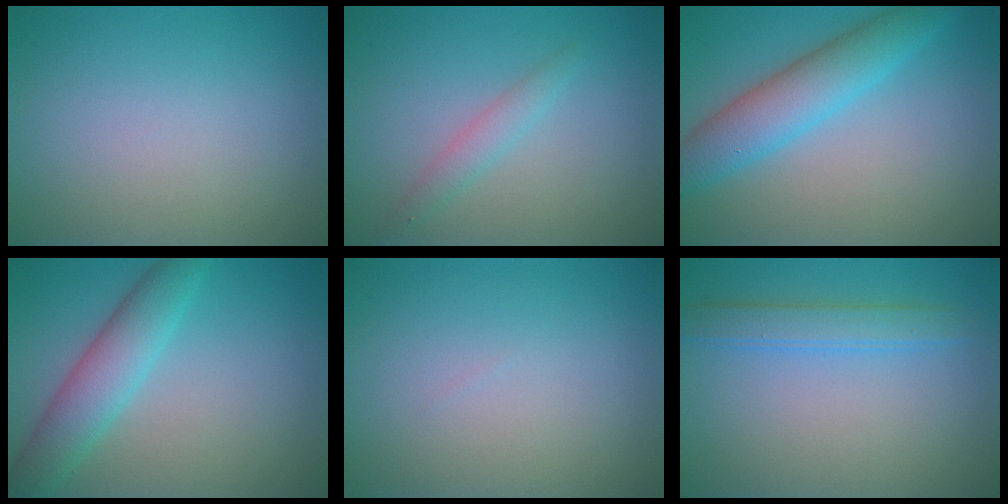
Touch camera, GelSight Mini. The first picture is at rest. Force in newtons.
{"total": 1.7, "press": 1.7, "slide": 0.0}
{"total": 5.3, "press": 5.3, "slide": 0.1}
{"total": 4.7, "press": 4.7, "slide": 0.1}
{"total": 0.0}
{"total": 2.0, "press": 2.0, "slide": 0.1}